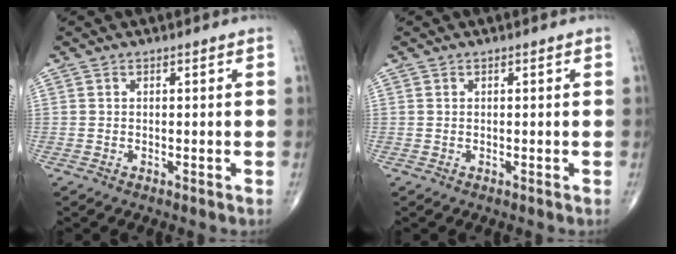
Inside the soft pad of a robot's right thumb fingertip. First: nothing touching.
{"total": 0.0}